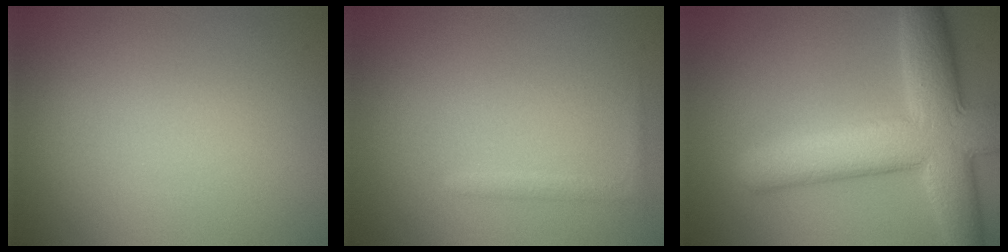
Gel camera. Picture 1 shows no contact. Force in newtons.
{"total": 0.8, "press": 0.8, "slide": 0.0}
{"total": 10.1, "press": 10.1, "slide": 0.5}